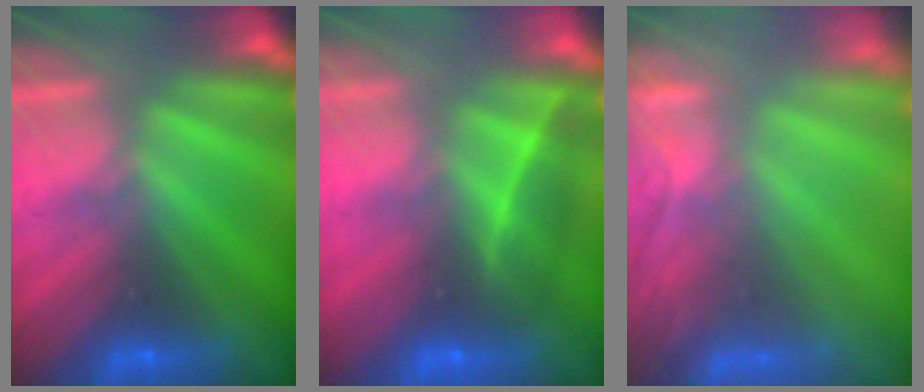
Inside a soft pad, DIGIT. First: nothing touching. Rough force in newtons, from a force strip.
{"total": 1.9}
{"total": 7.0}